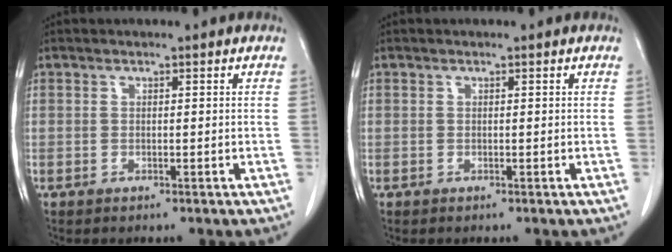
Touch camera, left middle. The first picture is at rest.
{"total": 0.0}